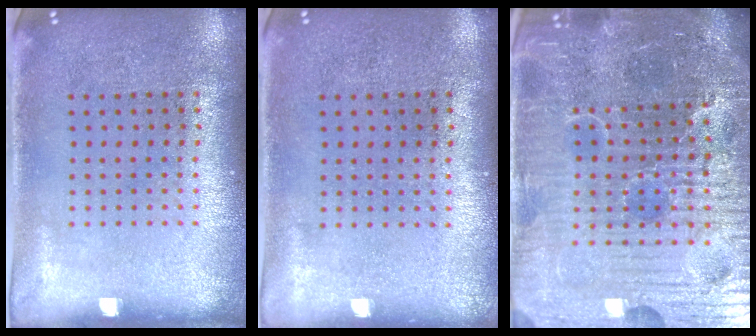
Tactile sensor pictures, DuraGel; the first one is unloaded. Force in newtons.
{"total": 0.0}
{"total": 6.9, "press": 6.2, "slide": 3.1}